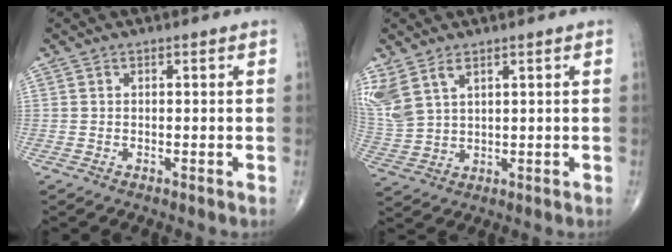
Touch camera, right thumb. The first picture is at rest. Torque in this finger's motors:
{"motor_torque": [0.13, 2.07, 0.74, 0.64, 0.09]}